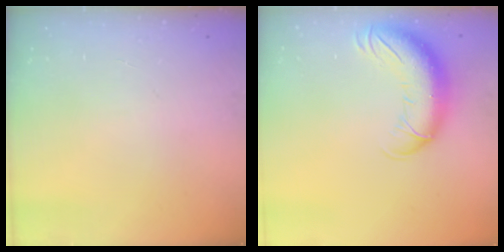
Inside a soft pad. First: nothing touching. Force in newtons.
{"total": 13.4, "press": 13.0, "slide": 3.1}